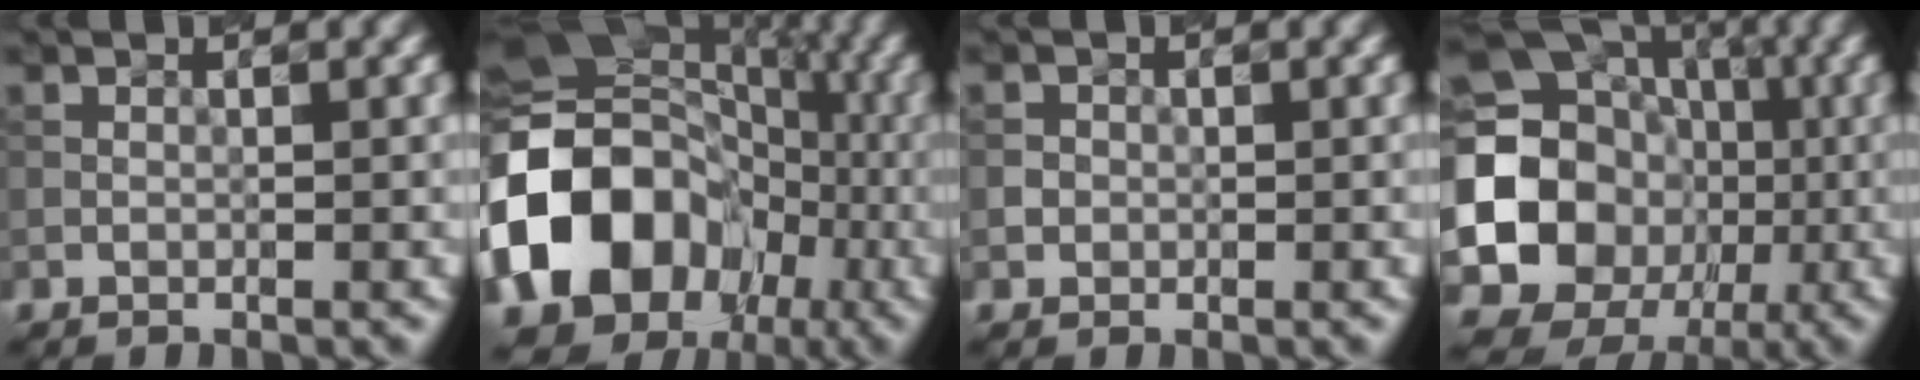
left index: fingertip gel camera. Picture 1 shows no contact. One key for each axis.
{"total": 17.3, "fx": -3.4, "fy": 13.9, "fz": 9.7, "tx": -0.204, "ty": 0.004, "tz": -0.074}
{"total": 0.8, "fx": -0.1, "fy": 0.8, "fz": -0.1, "tx": 0.011, "ty": 0.001, "tz": -0.004}
{"total": 19.8, "fx": -1.0, "fy": 18.1, "fz": 8.1, "tx": -0.165, "ty": -0.002, "tz": -0.044}